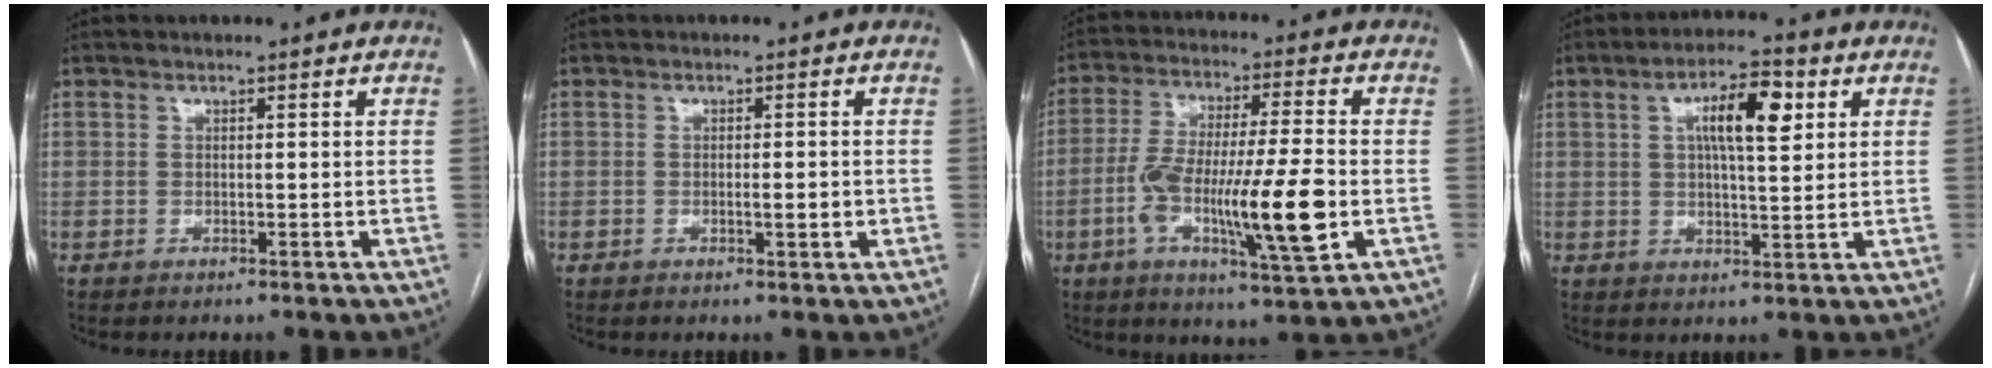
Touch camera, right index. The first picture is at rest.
{"total": 2.1, "force": [-0.4, 0.4, 2.0], "torque": [-0.034, -0.001, -0.005]}
{"total": 16.3, "force": [-3.9, 1.7, 15.8], "torque": [-0.285, -0.008, -0.066]}
{"total": 8.7, "force": [2.9, 2.4, 7.8], "torque": [-0.133, 0.015, 0.047]}